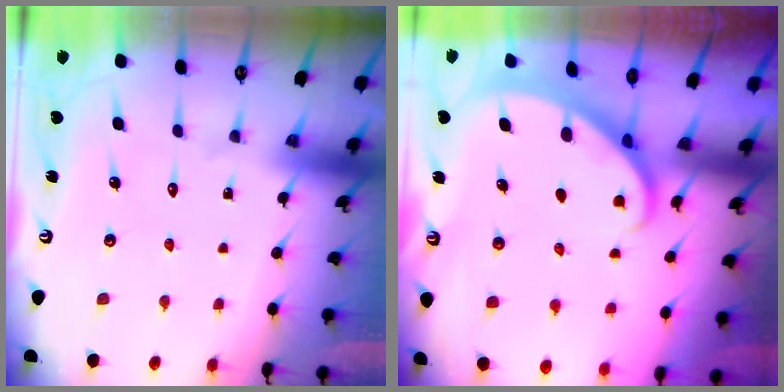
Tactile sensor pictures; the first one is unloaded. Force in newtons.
{"total": 2.2, "press": 2.2, "slide": 0.1}